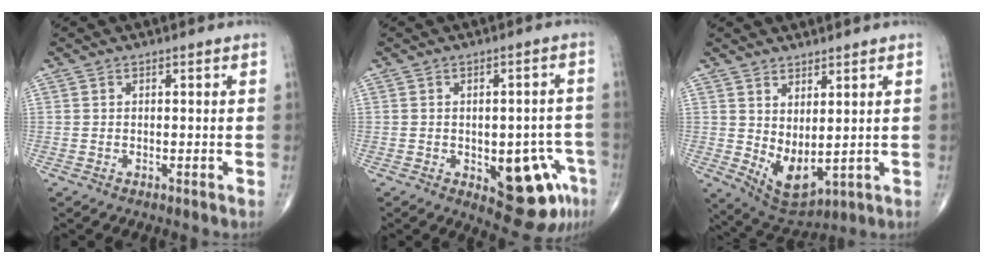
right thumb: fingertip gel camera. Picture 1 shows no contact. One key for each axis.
{"total": 12.4, "fx": -4.7, "fy": 5.7, "fz": 10.0, "tx": -0.086, "ty": 0.020, "tz": -0.046}
{"total": 8.1, "fx": 0.9, "fy": 3.9, "fz": 7.1, "tx": -0.113, "ty": -0.025, "tz": 0.038}